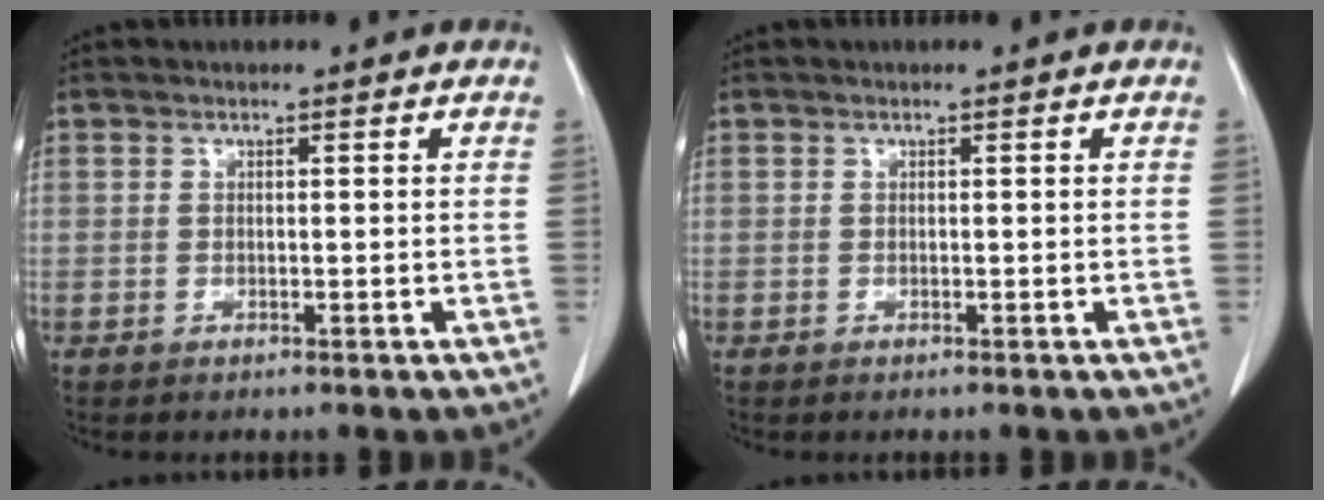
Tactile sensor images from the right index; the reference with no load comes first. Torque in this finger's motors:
{"motor_torque": [-0.05, -0.04, 0.00, 0.00]}